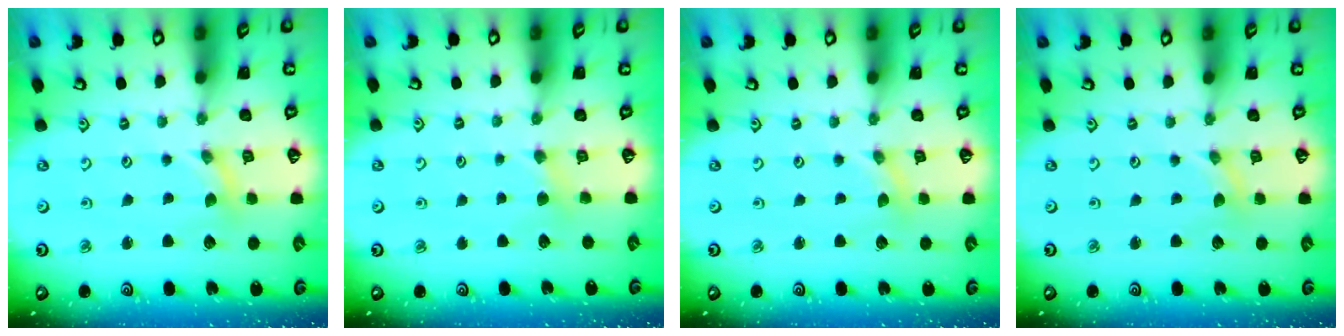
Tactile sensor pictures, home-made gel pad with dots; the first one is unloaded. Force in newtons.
{"total": 3.1, "press": 3.1, "slide": 0.4}
{"total": 0.8, "press": 0.8, "slide": 0.0}
{"total": 0.0}